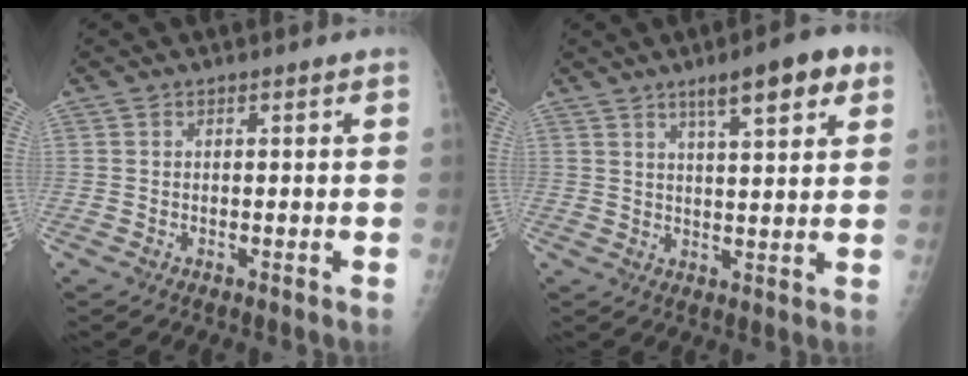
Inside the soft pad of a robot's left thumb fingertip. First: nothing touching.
{"total": 9.6, "force": [5.4, 2.2, 7.6], "torque": [-0.098, -0.015, 0.076]}